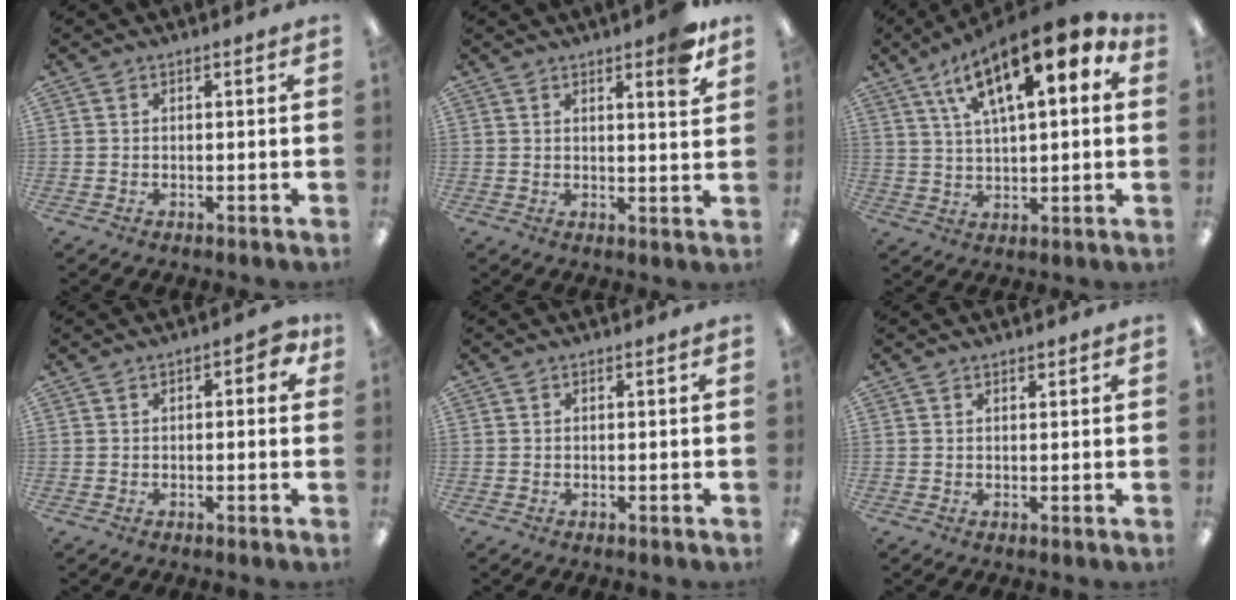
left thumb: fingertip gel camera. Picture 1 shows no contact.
{"total": 5.7, "force": [4.1, 1.2, 3.8], "torque": [-0.045, -0.023, 0.064]}
{"total": 16.8, "force": [9.2, 5.9, 12.7], "torque": [-0.206, -0.036, 0.150]}
{"total": 3.7, "force": [0.6, 2.0, 3.1], "torque": [-0.042, 0.005, 0.007]}
{"total": 0.0}
{"total": 0.8, "force": [0.7, 0.2, -0.2], "torque": [0.003, -0.001, 0.014]}